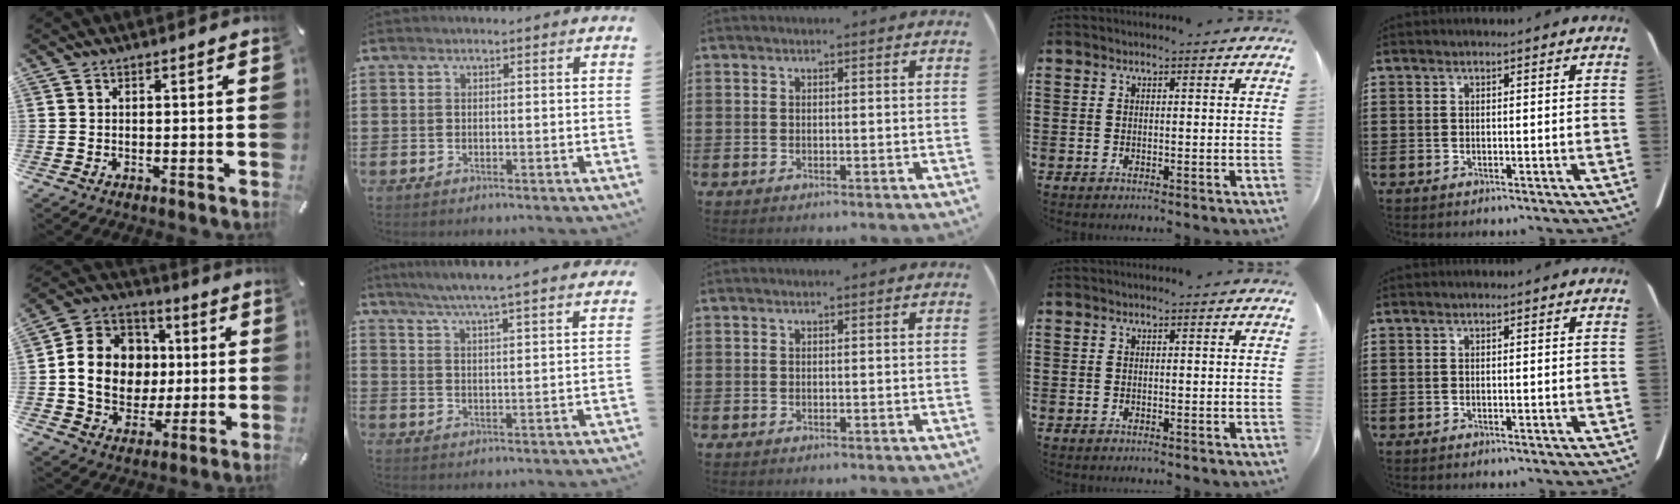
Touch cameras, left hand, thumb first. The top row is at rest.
{"thumb": {"total": 14.8, "force": [-0.2, 13.3, 6.5], "torque": [-0.135, 0.019, 0.007]}, "index": {"total": 5.5, "force": [5.0, -1.0, 2.1], "torque": [-0.058, -0.031, 0.085]}}